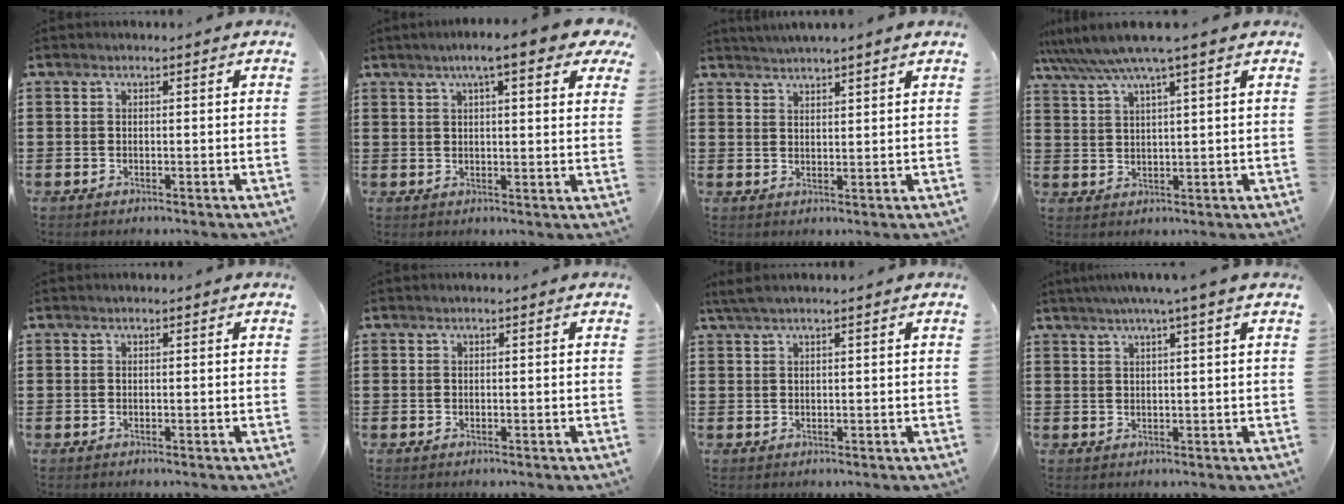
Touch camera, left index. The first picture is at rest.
{"total": 7.0, "force": [4.7, 0.7, 5.1], "torque": [-0.094, 0.000, 0.077]}
{"total": 2.3, "force": [2.3, -0.5, 0.0], "torque": [-0.006, -0.006, 0.043]}
{"total": 5.8, "force": [4.3, -0.3, 3.9], "torque": [-0.089, -0.015, 0.072]}
{"total": 0.0}
{"total": 0.0}
{"total": 1.8, "force": [1.2, -0.1, 1.3], "torque": [-0.026, -0.001, 0.024]}
{"total": 2.9, "force": [1.8, -0.7, 2.2], "torque": [-0.044, -0.002, 0.029]}